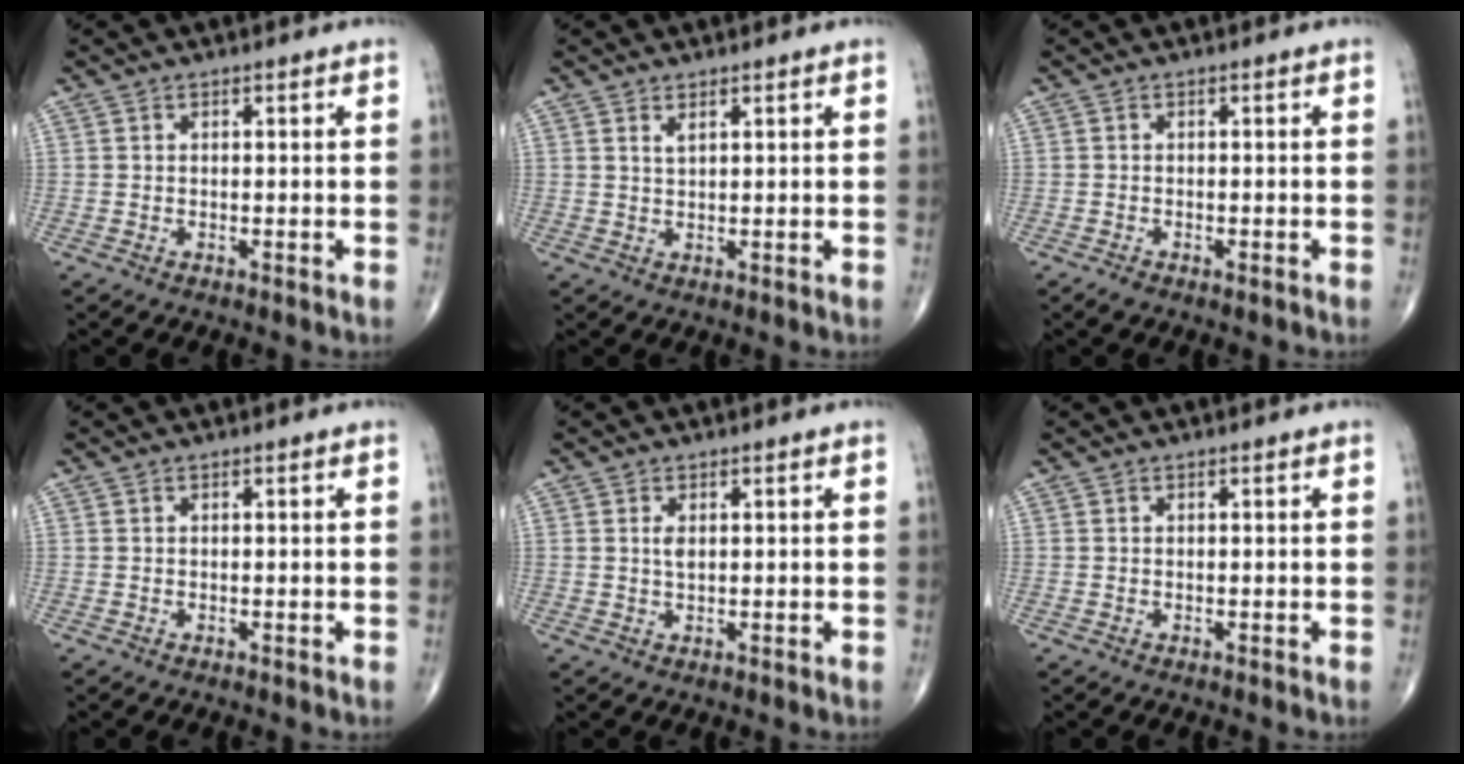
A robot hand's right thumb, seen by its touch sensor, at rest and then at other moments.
{"total": 1.5, "force": [0.9, 0.5, 1.0], "torque": [-0.019, -0.004, 0.021]}
{"total": 1.5, "force": [-1.0, 0.7, 0.9], "torque": [-0.020, 0.004, -0.016]}
{"total": 0.0}
{"total": 1.8, "force": [0.5, 0.9, 1.5], "torque": [-0.028, -0.003, 0.011]}
{"total": 0.0}